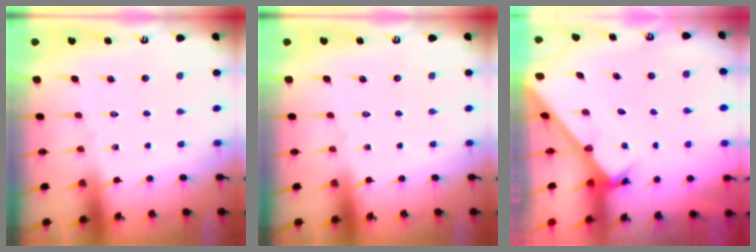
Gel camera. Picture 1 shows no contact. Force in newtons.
{"total": 0.0}
{"total": 2.7, "press": 2.7, "slide": 0.2}